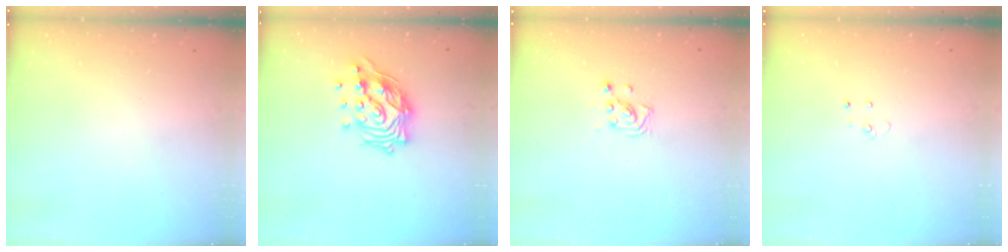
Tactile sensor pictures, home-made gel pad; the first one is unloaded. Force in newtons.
{"total": 15.2, "press": 15.2, "slide": 1.1}
{"total": 3.0, "press": 3.0, "slide": 0.5}
{"total": 2.7, "press": 2.7, "slide": 0.2}